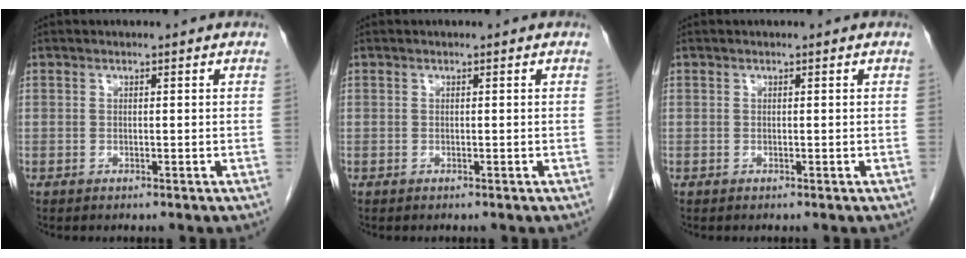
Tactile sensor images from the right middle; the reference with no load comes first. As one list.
[{"total": 0.0}, {"total": 0.0}]